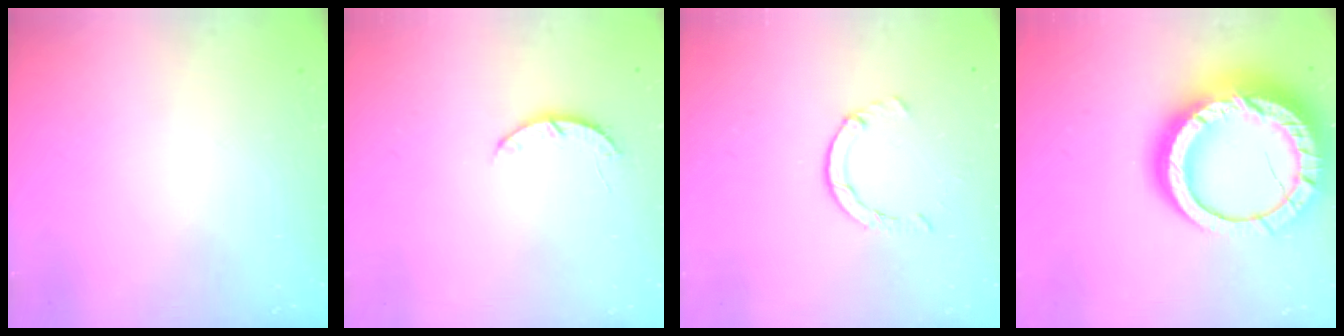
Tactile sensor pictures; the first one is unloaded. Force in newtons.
{"total": 3.9, "press": 3.9, "slide": 0.4}
{"total": 2.9, "press": 2.9, "slide": 0.4}
{"total": 25.5, "press": 25.4, "slide": 2.4}